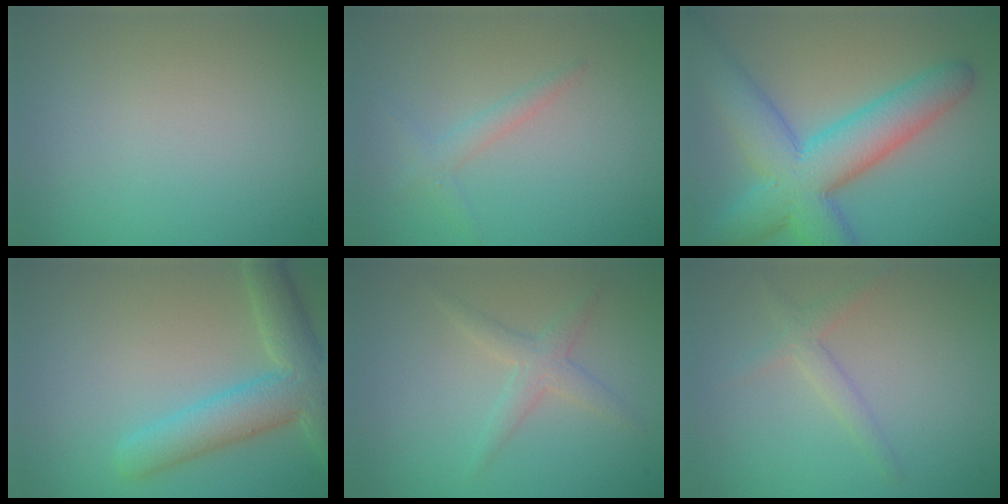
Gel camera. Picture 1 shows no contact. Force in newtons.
{"total": 1.5, "press": 1.5, "slide": 0.1}
{"total": 9.5, "press": 9.5, "slide": 0.2}
{"total": 6.0, "press": 6.0, "slide": 0.4}
{"total": 2.1, "press": 2.1, "slide": 0.0}
{"total": 1.8, "press": 1.8, "slide": 0.1}